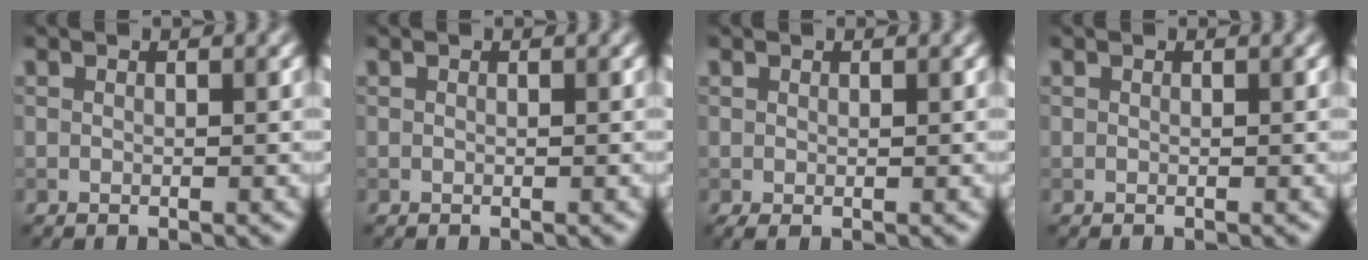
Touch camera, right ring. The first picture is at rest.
{"total": 0.0}
{"total": 0.6, "force": [0.0, 0.2, 0.5], "torque": [-0.011, -0.001, 0.001]}
{"total": 0.0}